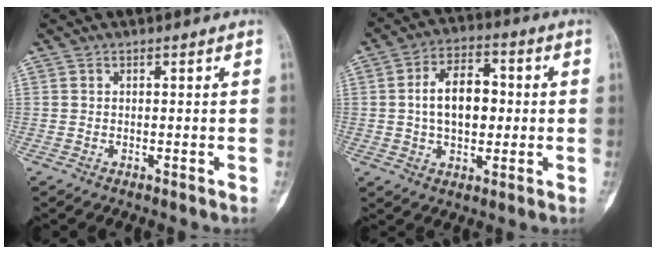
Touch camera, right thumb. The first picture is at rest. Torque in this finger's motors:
{"motor_torque": [1.47, 1.46, 0.74, -0.61, 0.27]}